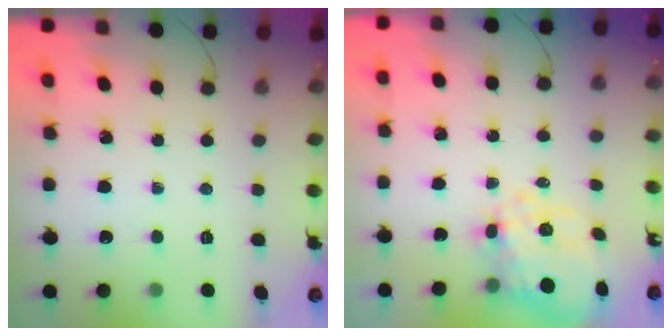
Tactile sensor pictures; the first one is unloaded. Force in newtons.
{"total": 13.1, "press": 12.9, "slide": 2.3}